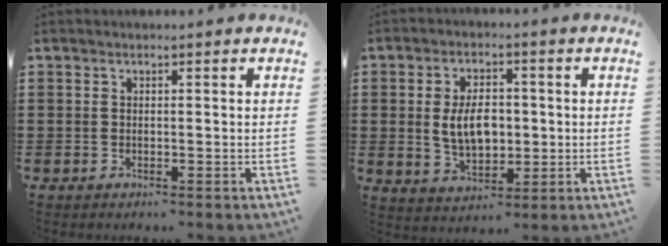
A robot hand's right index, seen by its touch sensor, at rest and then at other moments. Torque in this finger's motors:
{"motor_torque": [1.03, 0.43, 0.41, 0.19]}